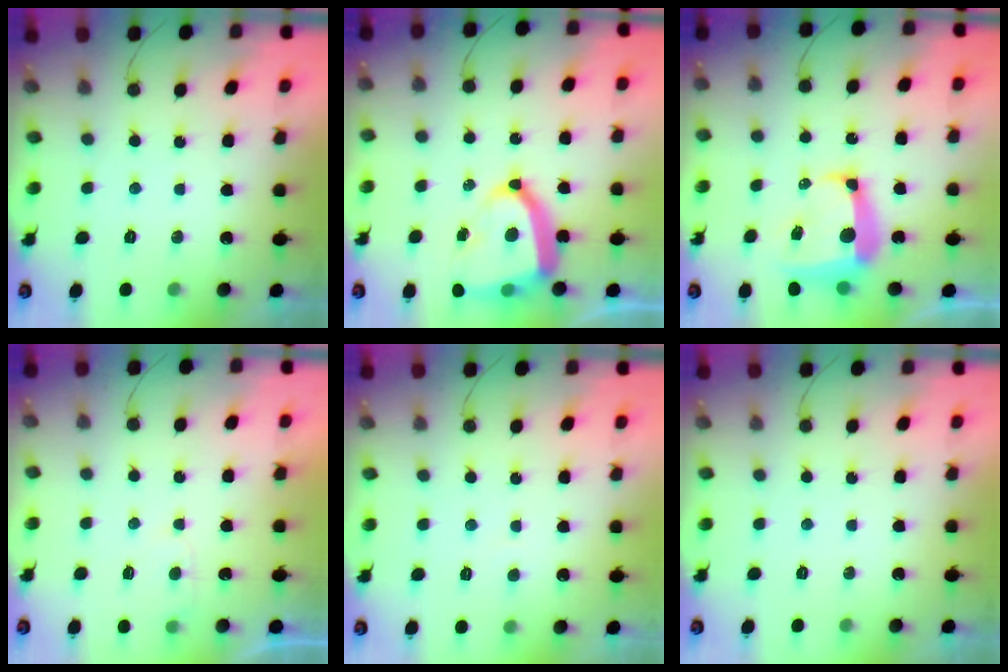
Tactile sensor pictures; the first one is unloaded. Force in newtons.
{"total": 16.9, "press": 16.8, "slide": 1.9}
{"total": 11.3, "press": 11.2, "slide": 1.3}
{"total": 2.7, "press": 2.7, "slide": 0.3}
{"total": 2.6, "press": 2.6, "slide": 0.3}
{"total": 0.0}